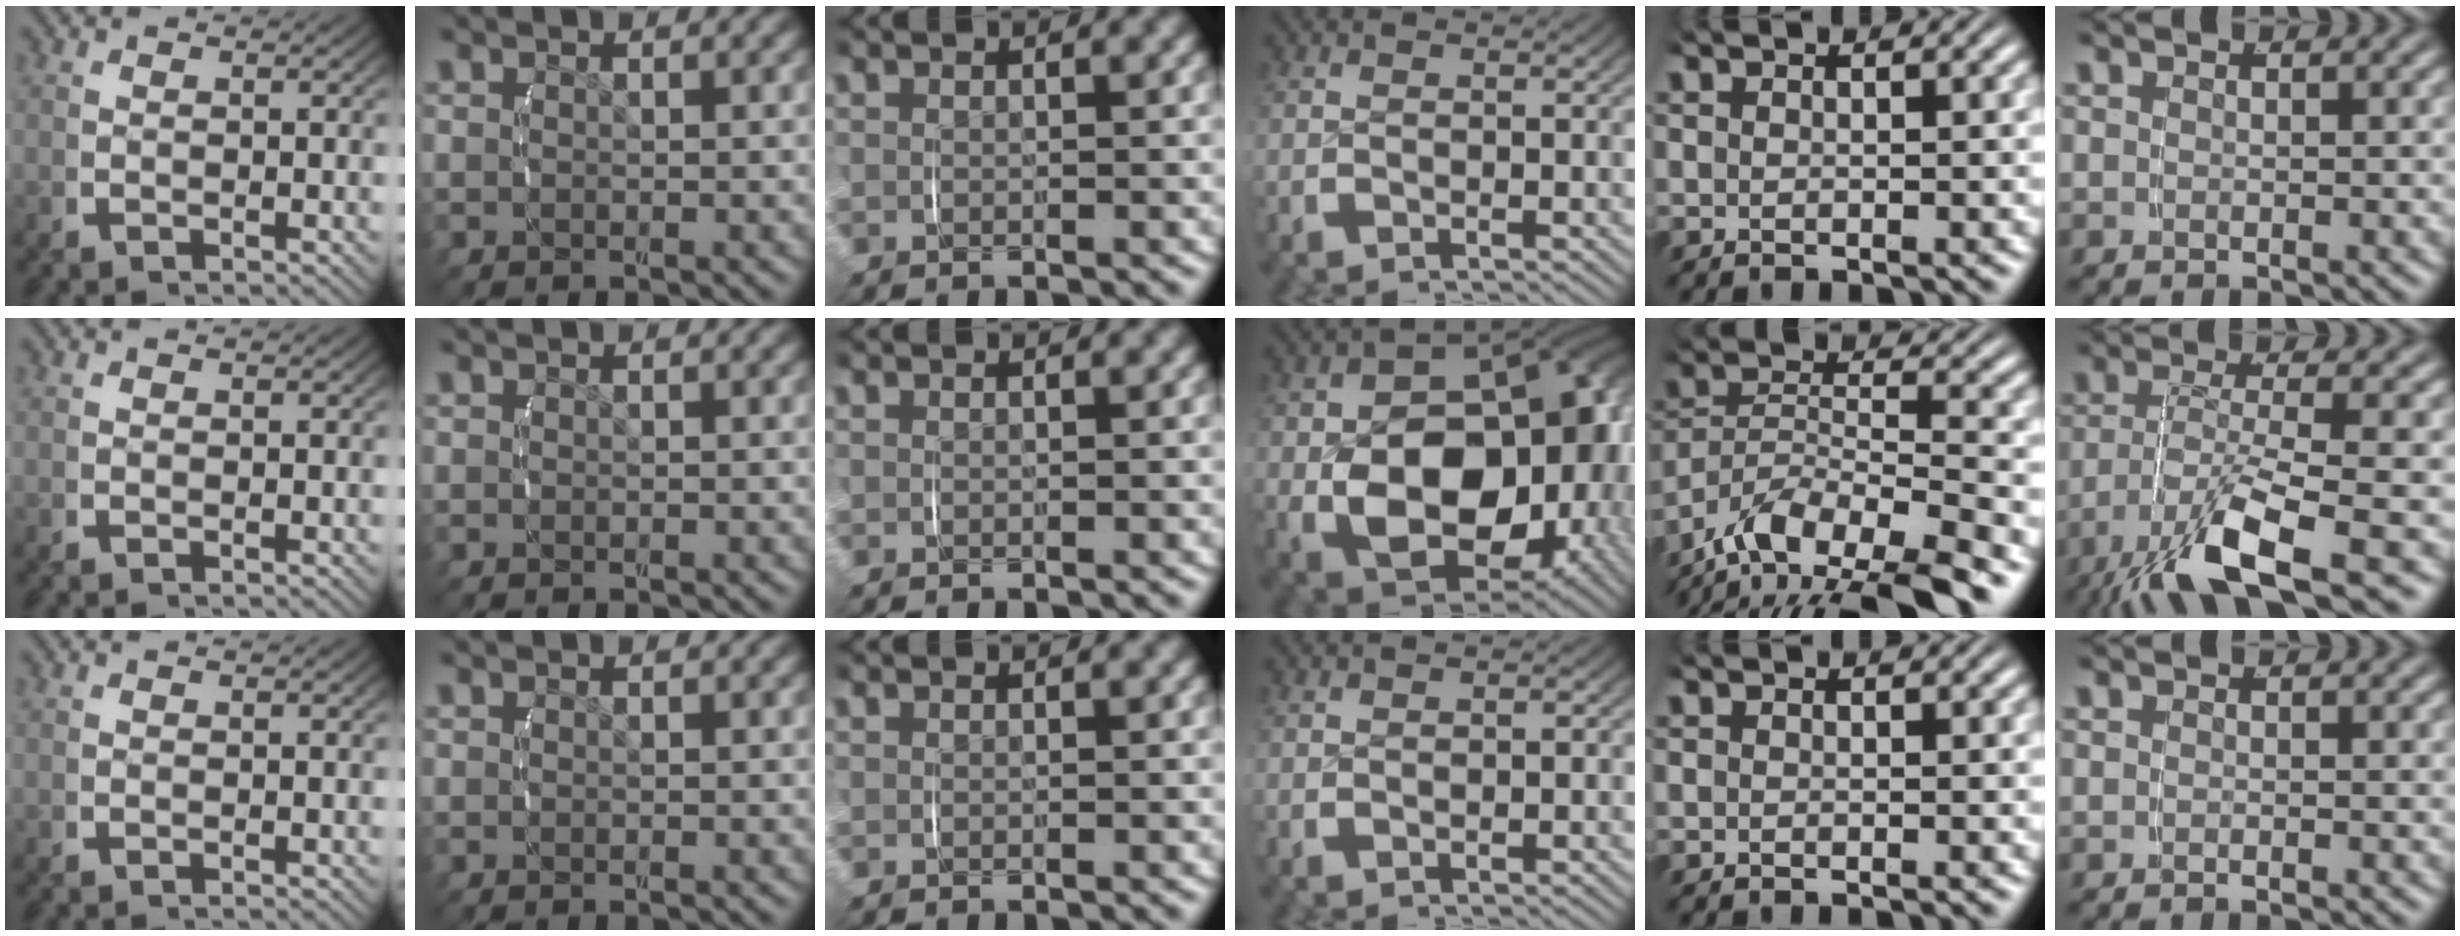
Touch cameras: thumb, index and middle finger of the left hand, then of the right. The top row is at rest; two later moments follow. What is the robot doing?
{"motion": "lift_and_place", "object": "ethernet cable"}